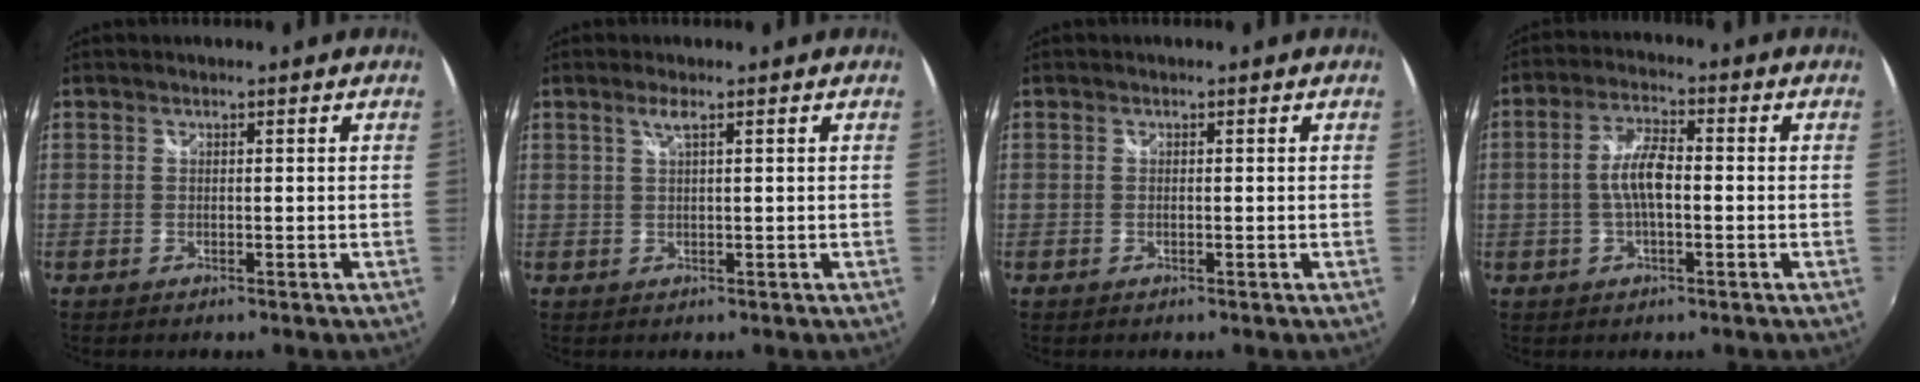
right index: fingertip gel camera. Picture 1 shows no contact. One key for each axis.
{"total": 1.6, "fx": 0.8, "fy": -0.2, "fz": 1.4, "tx": -0.024, "ty": 0.001, "tz": 0.014}
{"total": 0.6, "fx": -0.3, "fy": 0.0, "fz": 0.5, "tx": -0.009, "ty": -0.001, "tz": -0.005}
{"total": 6.3, "fx": -0.9, "fy": 2.0, "fz": 5.9, "tx": -0.115, "ty": 0.009, "tz": -0.017}